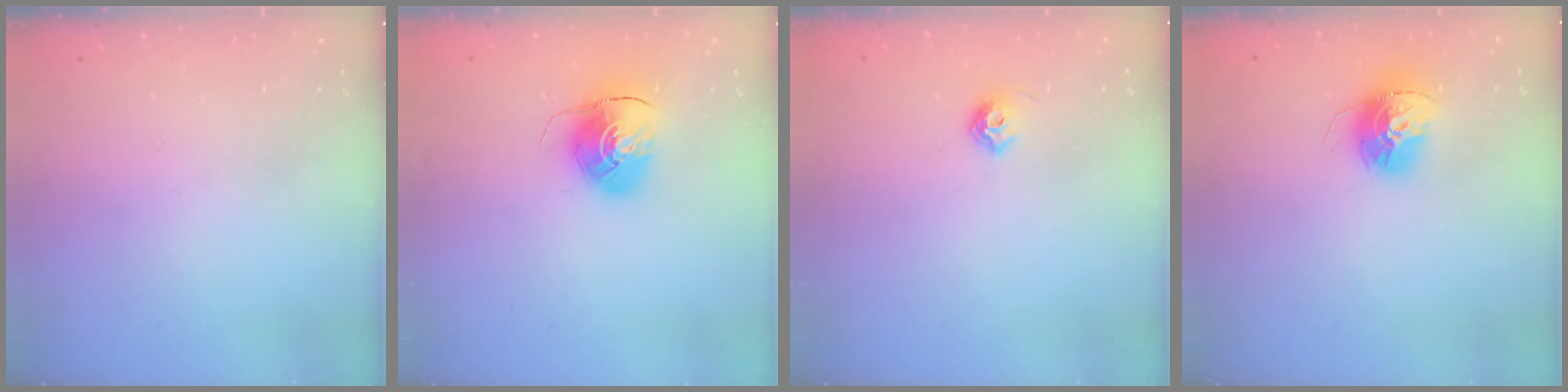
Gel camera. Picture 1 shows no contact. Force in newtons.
{"total": 9.1, "press": 9.1, "slide": 0.5}
{"total": 6.4, "press": 6.3, "slide": 1.1}
{"total": 13.8, "press": 13.7, "slide": 1.3}